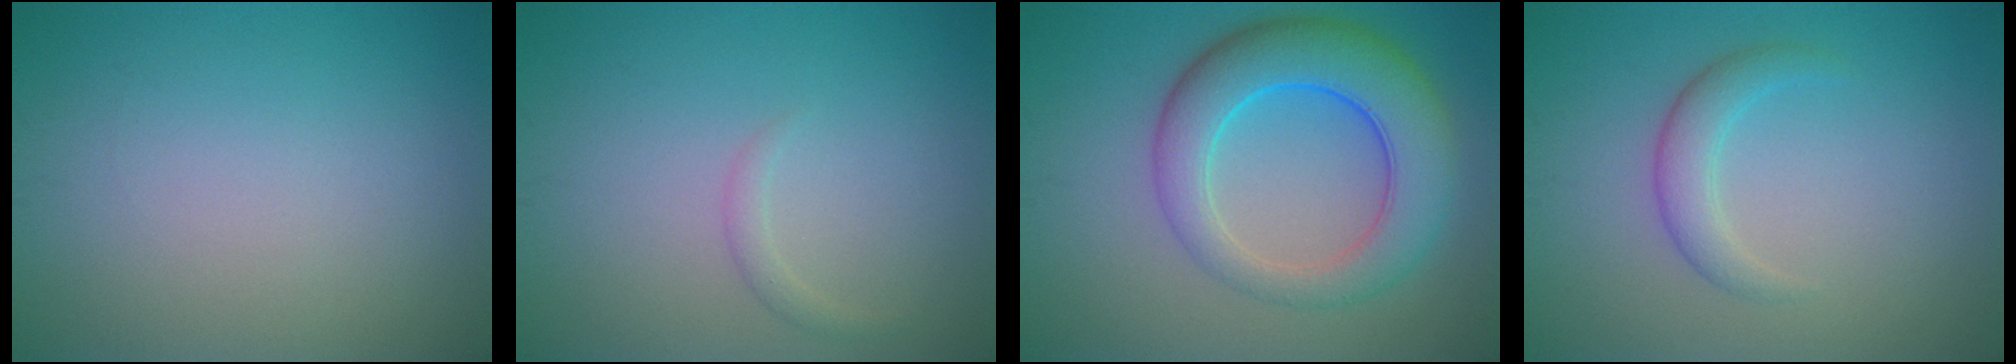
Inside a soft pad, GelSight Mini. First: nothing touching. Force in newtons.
{"total": 1.0, "press": 1.0, "slide": 0.0}
{"total": 7.9, "press": 7.8, "slide": 0.3}
{"total": 2.4, "press": 2.4, "slide": 0.1}